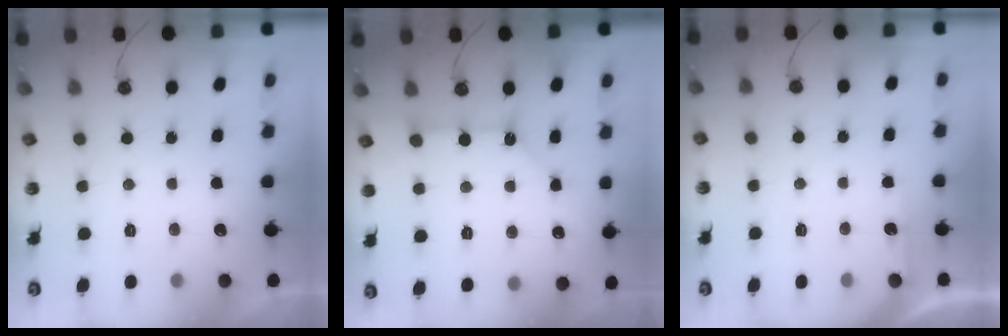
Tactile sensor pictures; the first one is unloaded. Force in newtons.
{"total": 5.2, "press": 5.2, "slide": 0.5}
{"total": 1.7, "press": 1.7, "slide": 0.3}